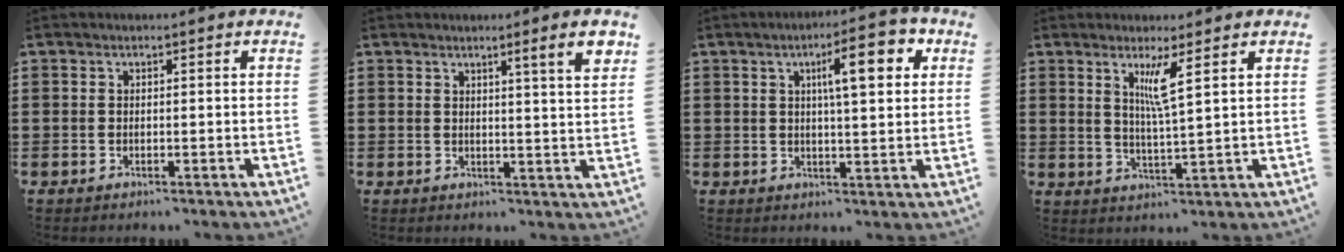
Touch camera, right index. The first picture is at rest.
{"total": 3.8, "force": [2.2, -0.7, 3.0], "torque": [-0.048, -0.011, 0.032]}
{"total": 8.5, "force": [3.0, 2.1, 7.6], "torque": [-0.122, -0.003, 0.042]}
{"total": 4.6, "force": [2.4, -0.1, 3.9], "torque": [-0.076, -0.006, 0.036]}